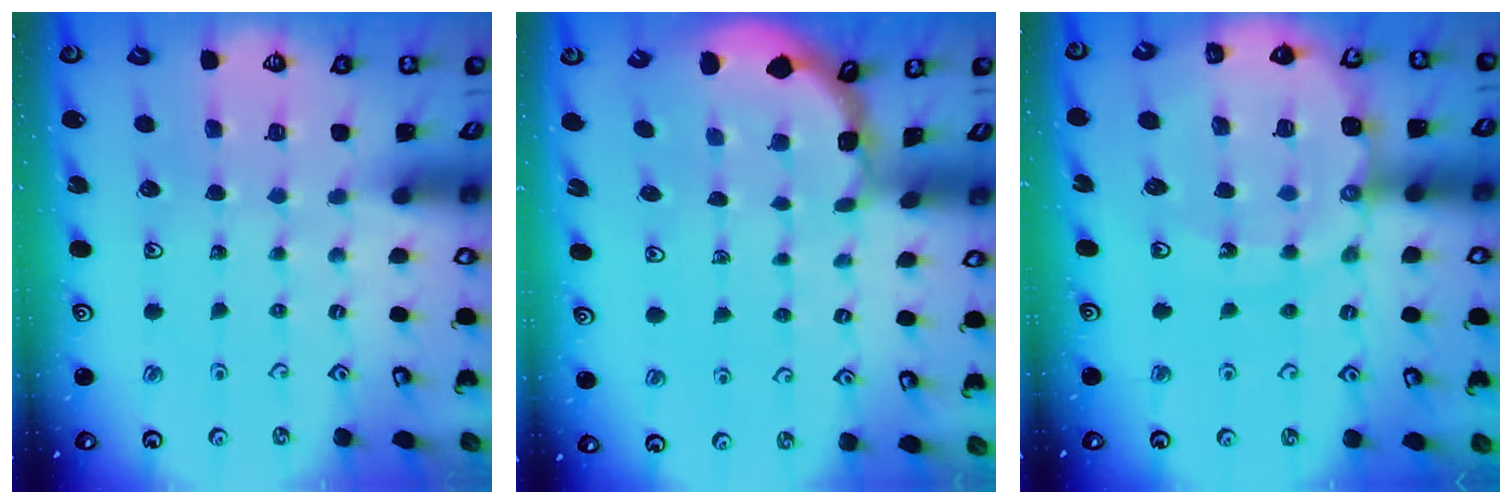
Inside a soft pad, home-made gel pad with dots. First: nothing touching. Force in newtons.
{"total": 1.6, "press": 1.5, "slide": 0.2}
{"total": 16.8, "press": 16.6, "slide": 2.5}